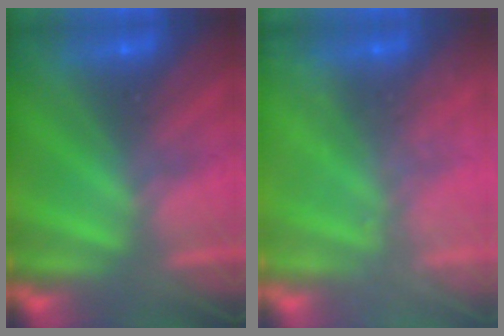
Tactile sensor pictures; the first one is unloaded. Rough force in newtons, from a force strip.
{"total": 2.3}